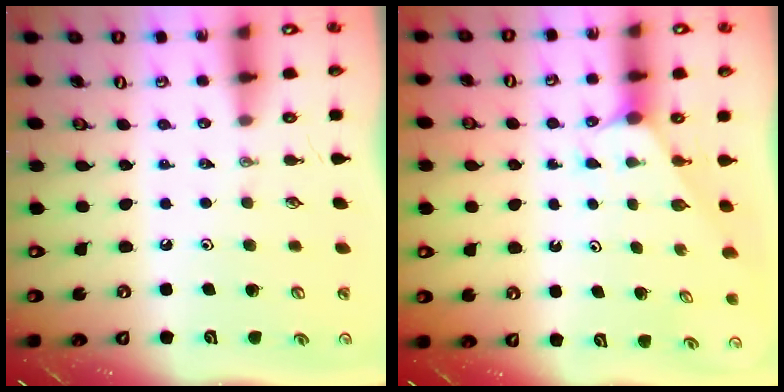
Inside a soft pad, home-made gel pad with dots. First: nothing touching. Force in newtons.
{"total": 1.0, "press": 0.9, "slide": 0.2}